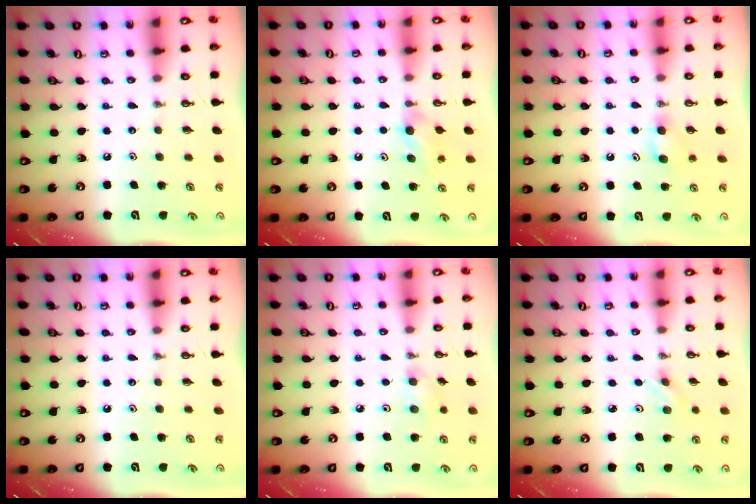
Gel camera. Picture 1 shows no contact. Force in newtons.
{"total": 6.8, "press": 6.7, "slide": 1.4}
{"total": 4.0, "press": 3.8, "slide": 1.0}
{"total": 0.0}
{"total": 6.6, "press": 6.0, "slide": 2.7}
{"total": 2.7, "press": 2.3, "slide": 1.4}